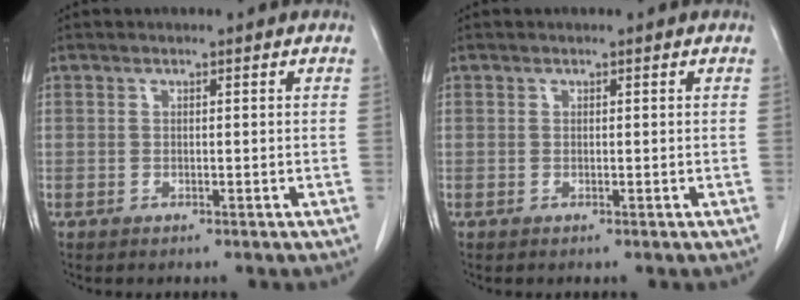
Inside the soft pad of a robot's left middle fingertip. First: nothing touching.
{"total": 0.0}